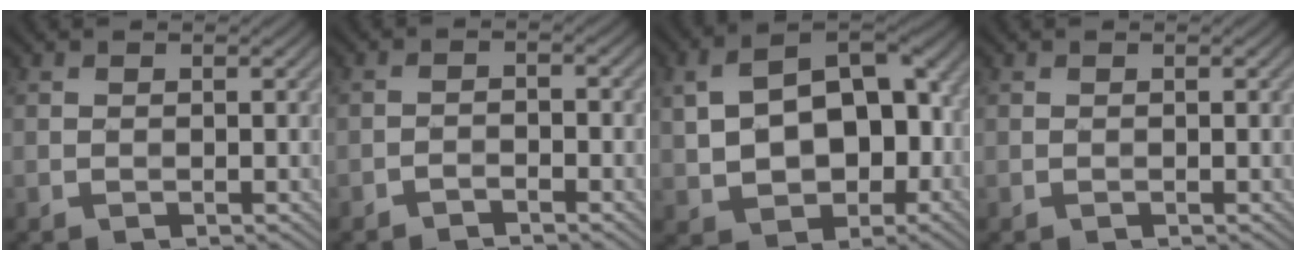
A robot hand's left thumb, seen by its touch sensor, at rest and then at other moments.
{"total": 1.6, "force": [-1.4, 0.4, 0.7], "torque": [-0.012, 0.003, -0.031]}
{"total": 13.0, "force": [-0.3, 8.4, 9.8], "torque": [-0.176, 0.001, -0.001]}
{"total": 0.0}